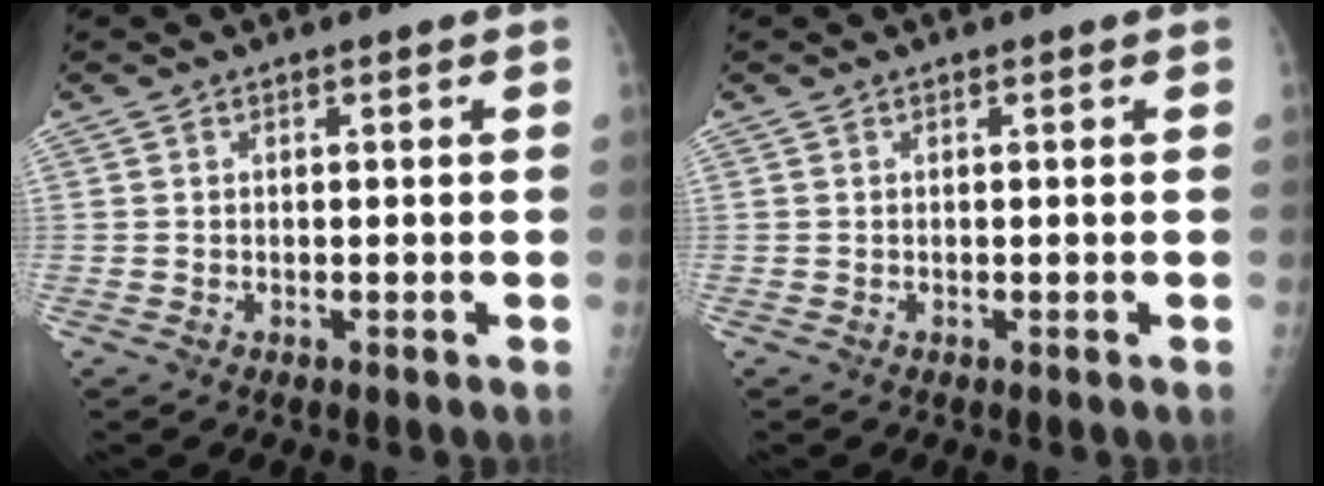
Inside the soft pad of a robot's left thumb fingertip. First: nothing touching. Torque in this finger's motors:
{"motor_torque": [0.11, -0.05, 0.02, -0.01, 0.01]}